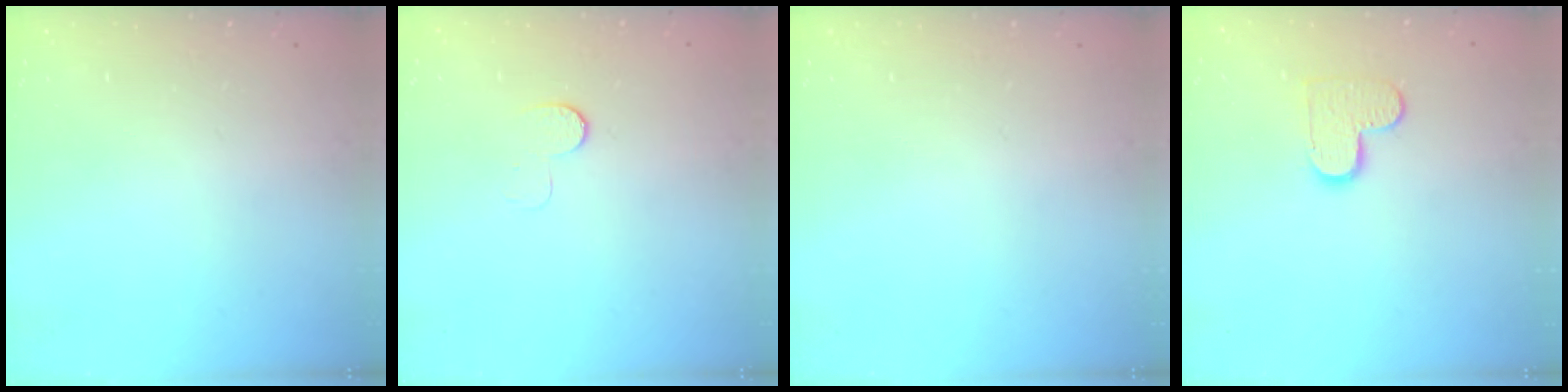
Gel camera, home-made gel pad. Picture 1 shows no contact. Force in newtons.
{"total": 5.7, "press": 5.6, "slide": 0.6}
{"total": 0.0}
{"total": 8.3, "press": 8.2, "slide": 0.5}